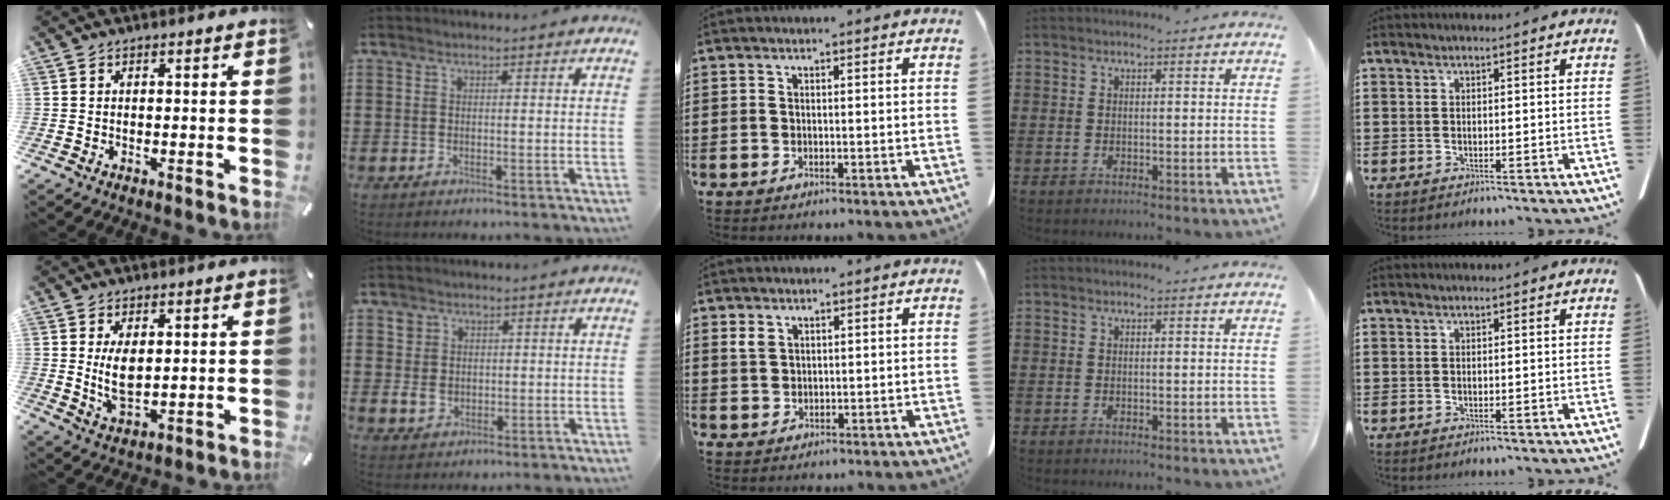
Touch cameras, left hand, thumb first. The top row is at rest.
{"thumb": {"total": 6.7, "force": [1.4, 3.6, 5.5], "torque": [-0.115, -0.012, 0.020]}, "index": {"total": 3.5, "force": [0.4, 3.2, 1.3], "torque": [-0.036, 0.009, 0.007]}, "middle": {"total": 2.0, "force": [1.4, 1.1, 0.8], "torque": [-0.021, 0.001, 0.029]}}